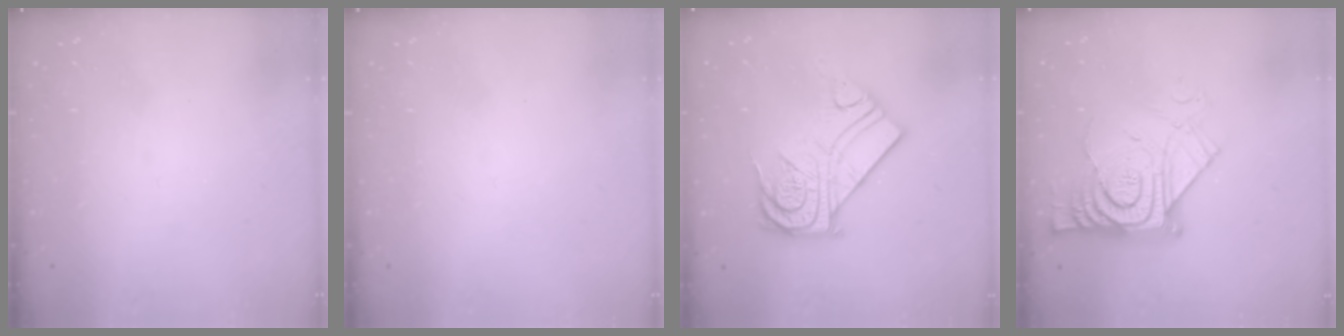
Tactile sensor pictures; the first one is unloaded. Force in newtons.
{"total": 1.7, "press": 1.7, "slide": 0.1}
{"total": 16.6, "press": 16.5, "slide": 1.4}
{"total": 15.8, "press": 15.8, "slide": 1.2}